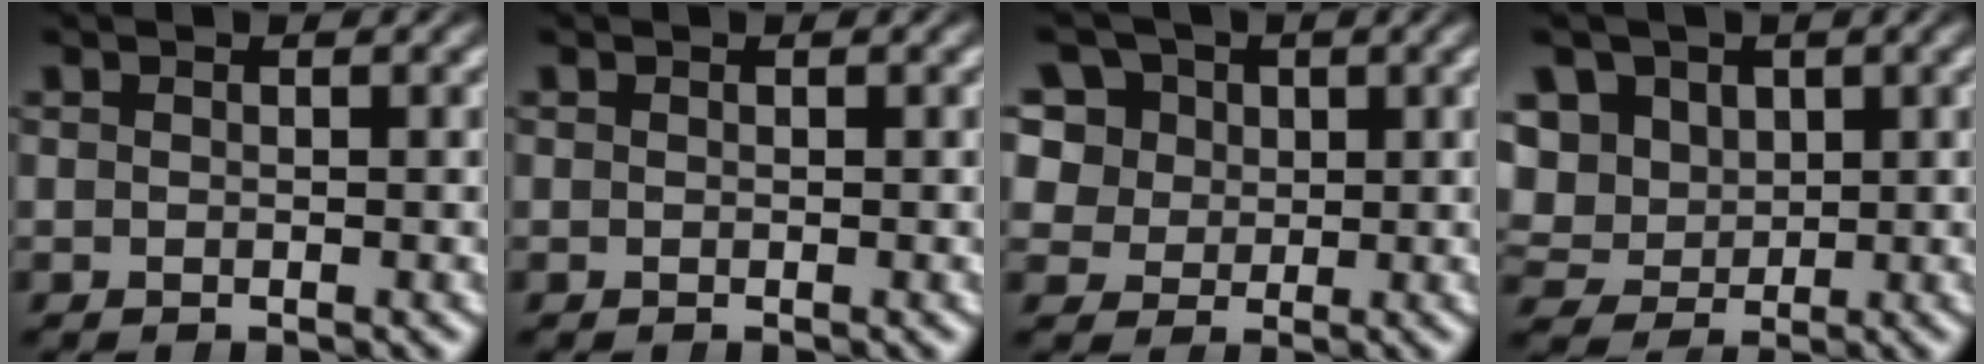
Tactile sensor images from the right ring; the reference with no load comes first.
{"total": 0.0}
{"total": 10.3, "force": [2.4, 9.1, 4.1], "torque": [-0.107, -0.019, 0.041]}
{"total": 9.3, "force": [1.3, 8.3, 4.0], "torque": [-0.104, -0.028, 0.026]}